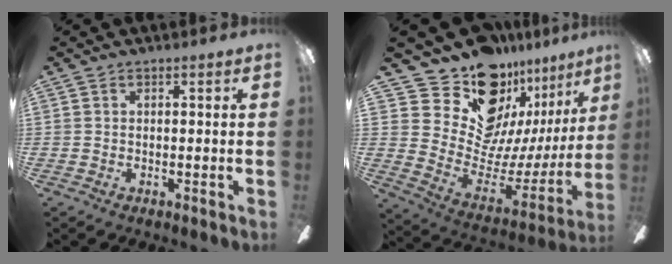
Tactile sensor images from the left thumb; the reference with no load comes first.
{"total": 20.5, "force": [15.6, 10.8, 7.7], "torque": [-0.122, -0.129, 0.294]}